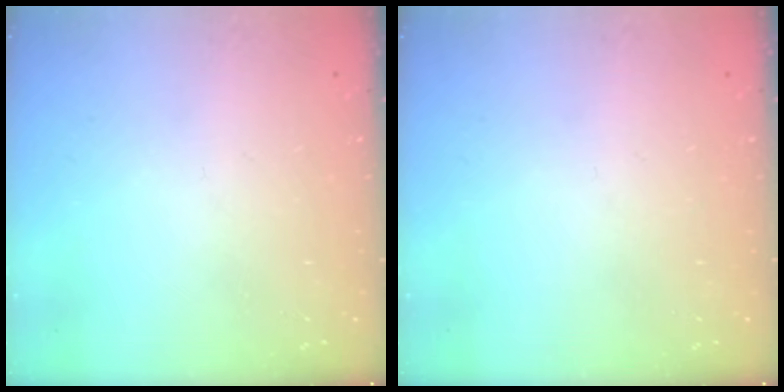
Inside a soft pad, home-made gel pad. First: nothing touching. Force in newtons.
{"total": 0.0}